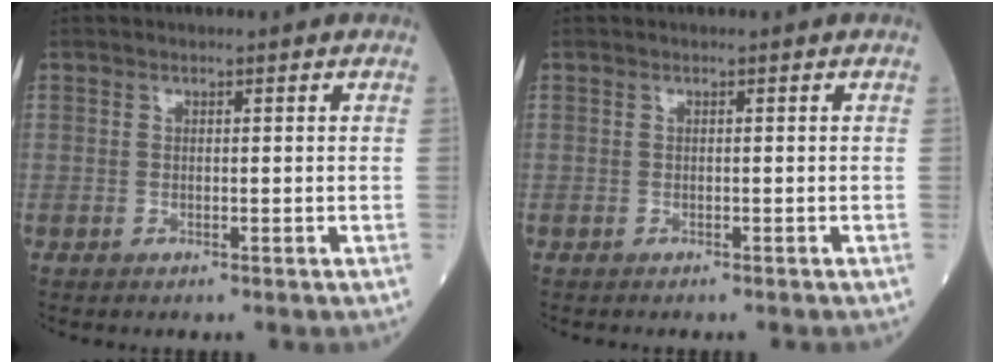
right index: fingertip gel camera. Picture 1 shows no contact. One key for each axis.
{"total": 2.1, "fx": -1.9, "fy": 0.0, "fz": 0.9, "tx": -0.011, "ty": 0.000, "tz": -0.022}